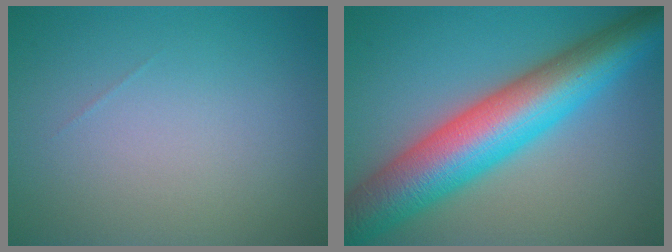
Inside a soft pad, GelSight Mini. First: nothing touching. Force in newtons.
{"total": 11.6, "press": 11.6, "slide": 0.4}